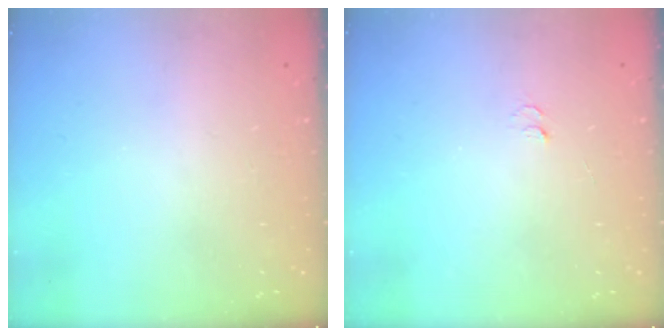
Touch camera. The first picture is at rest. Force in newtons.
{"total": 2.9, "press": 2.9, "slide": 0.3}